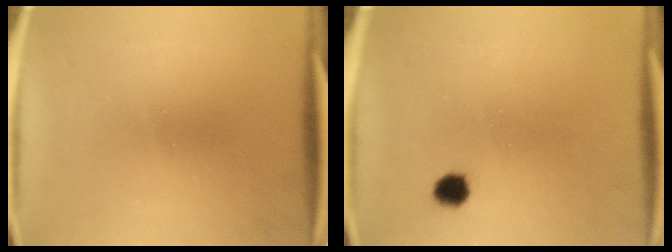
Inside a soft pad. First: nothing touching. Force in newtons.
{"total": 2.7}